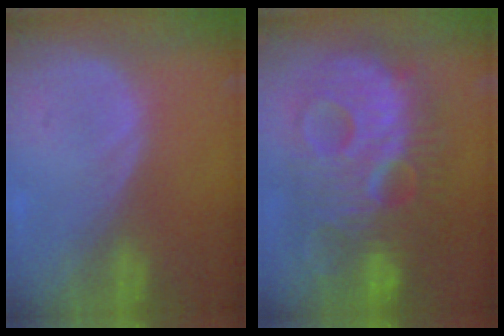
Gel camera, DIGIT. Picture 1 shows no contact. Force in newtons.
{"total": 13.4, "press": 13.4, "slide": 1.0}